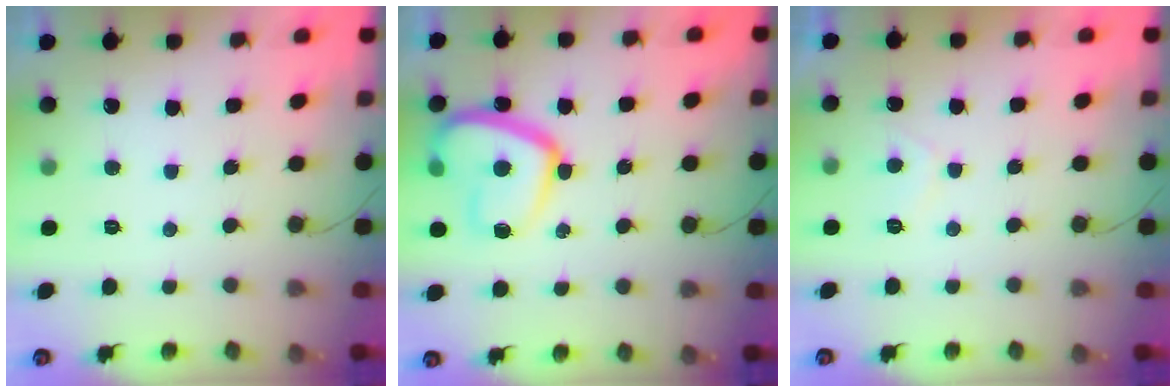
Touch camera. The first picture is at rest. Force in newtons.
{"total": 16.0, "press": 15.9, "slide": 1.6}
{"total": 2.8, "press": 2.7, "slide": 0.8}